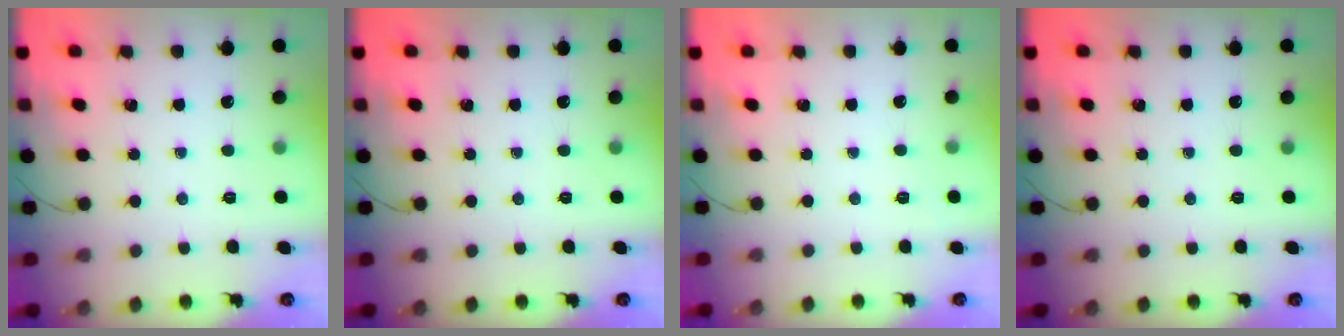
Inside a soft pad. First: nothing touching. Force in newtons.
{"total": 0.0}
{"total": 4.7, "press": 4.4, "slide": 1.5}
{"total": 0.0}